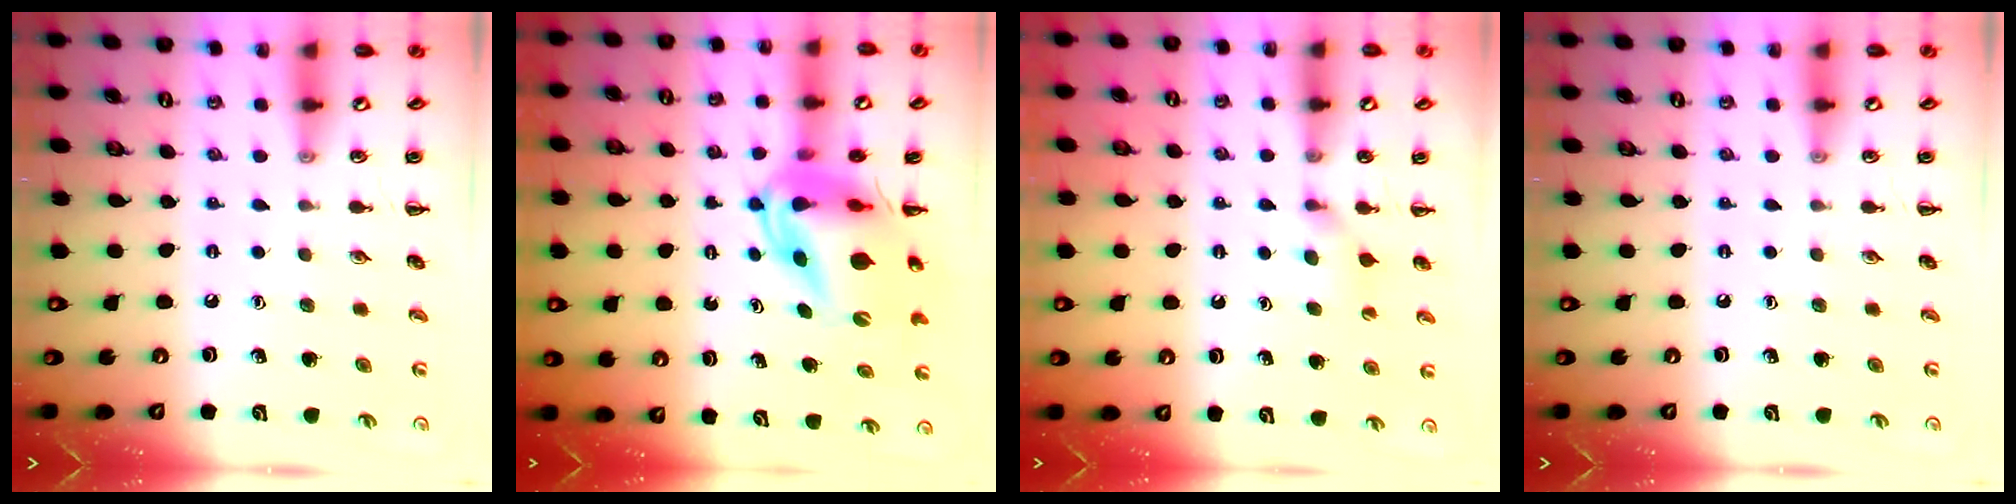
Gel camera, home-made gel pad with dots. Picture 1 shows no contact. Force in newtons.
{"total": 10.2, "press": 9.6, "slide": 3.5}
{"total": 4.5, "press": 4.3, "slide": 1.5}
{"total": 0.0}